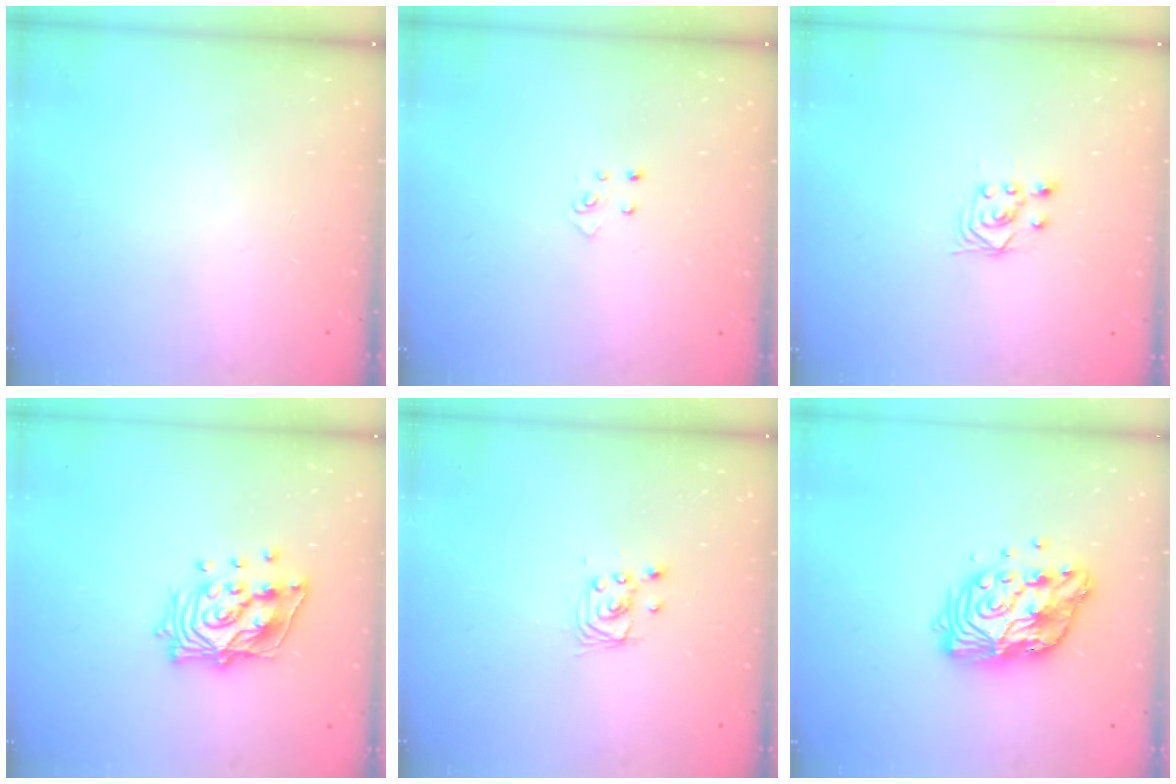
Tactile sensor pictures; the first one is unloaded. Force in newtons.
{"total": 2.6, "press": 2.6, "slide": 0.3}
{"total": 2.5, "press": 2.2, "slide": 1.2}
{"total": 14.9, "press": 14.8, "slide": 2.0}
{"total": 2.9, "press": 2.9, "slide": 0.2}
{"total": 12.8, "press": 12.8, "slide": 1.0}